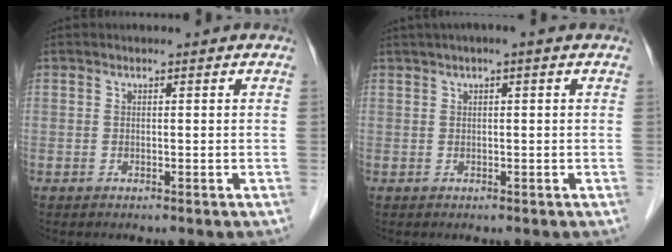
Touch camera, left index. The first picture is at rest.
{"total": 2.8, "force": [1.5, 0.1, 2.3], "torque": [-0.043, 0.016, 0.025]}